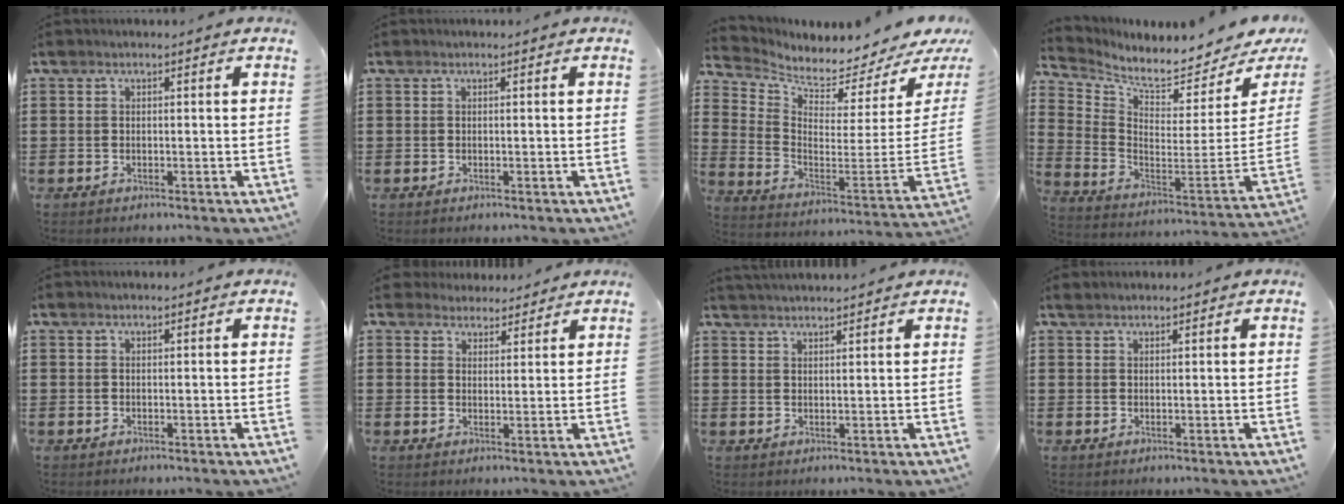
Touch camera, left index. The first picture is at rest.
{"total": 0.0}
{"total": 2.8, "force": [2.8, 0.1, 0.5], "torque": [-0.029, -0.064, 0.037]}
{"total": 4.5, "force": [4.3, 0.2, 1.5], "torque": [-0.044, -0.074, 0.064]}
{"total": 0.0}
{"total": 3.1, "force": [2.7, 1.6, -0.5], "torque": [-0.004, 0.003, 0.051]}
{"total": 1.8, "force": [1.8, -0.1, -0.1], "torque": [-0.003, -0.002, 0.036]}
{"total": 1.0, "force": [0.9, 0.4, 0.0], "torque": [-0.002, 0.002, 0.018]}